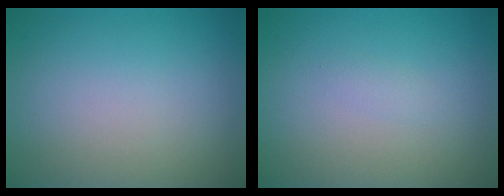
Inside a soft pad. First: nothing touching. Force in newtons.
{"total": 0.6, "press": 0.6, "slide": 0.0}